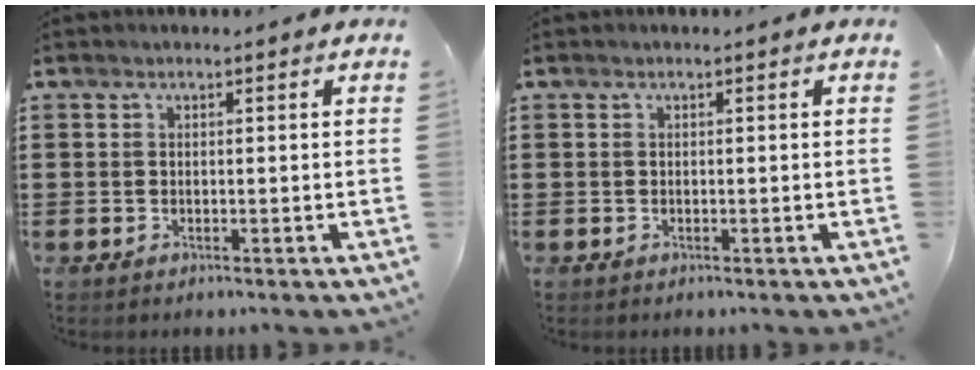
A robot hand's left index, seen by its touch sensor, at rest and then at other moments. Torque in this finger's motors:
{"motor_torque": [0.00, 0.00, -0.01, 0.01]}